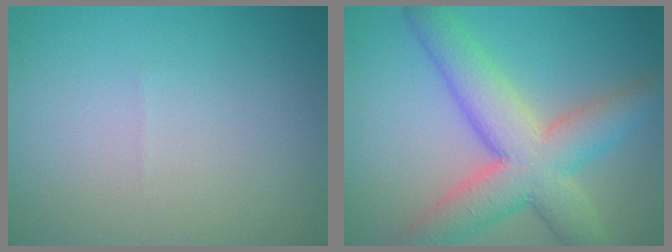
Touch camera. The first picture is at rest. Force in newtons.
{"total": 8.2, "press": 8.1, "slide": 0.4}